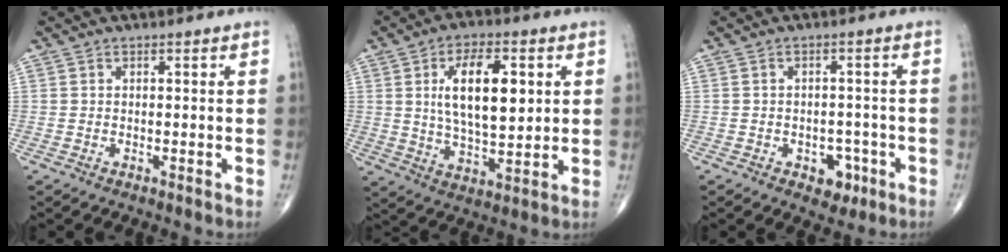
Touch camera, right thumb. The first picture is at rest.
{"total": 14.0, "force": [3.1, 6.5, 12.0], "torque": [-0.190, -0.012, 0.059]}
{"total": 4.6, "force": [-2.1, 3.2, 2.6], "torque": [-0.009, 0.016, -0.024]}